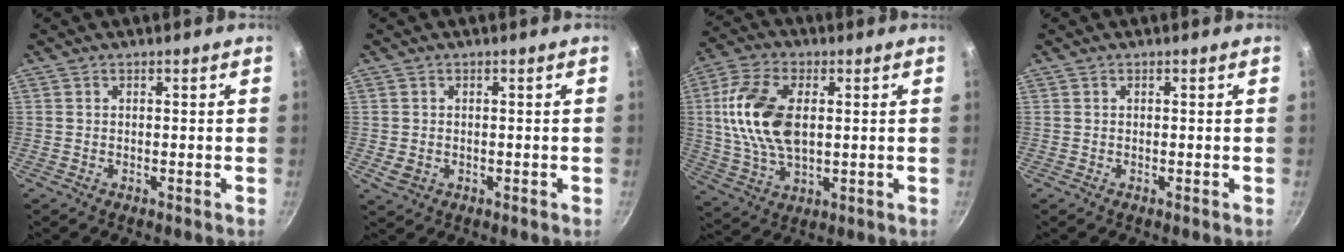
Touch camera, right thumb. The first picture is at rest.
{"total": 2.5, "force": [-0.4, 2.1, 1.4], "torque": [-0.024, -0.002, -0.004]}
{"total": 15.4, "force": [2.2, 8.8, 12.5], "torque": [-0.235, 0.001, 0.039]}
{"total": 0.0}